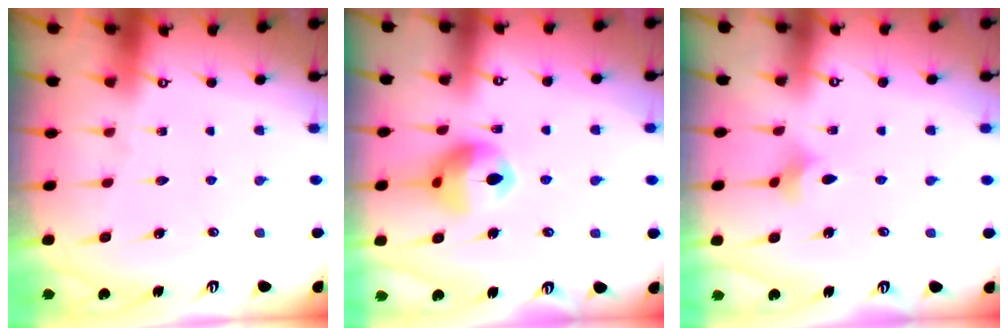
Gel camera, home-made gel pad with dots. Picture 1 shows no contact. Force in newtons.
{"total": 12.7, "press": 12.6, "slide": 1.3}
{"total": 1.9, "press": 1.8, "slide": 0.5}